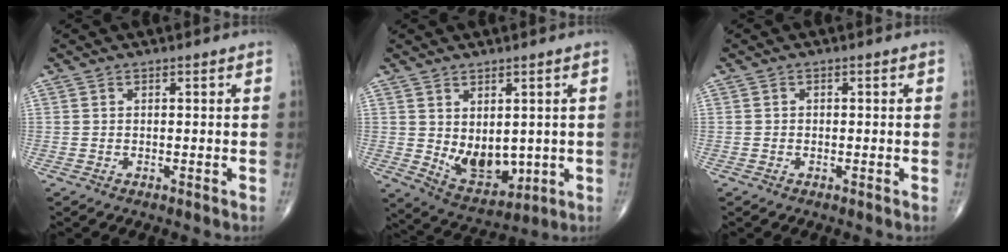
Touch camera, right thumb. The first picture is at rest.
{"total": 9.4, "force": [-0.1, 5.9, 7.3], "torque": [-0.080, -0.017, 0.024]}
{"total": 0.6, "force": [-0.2, 0.6, 0.1], "torque": [0.006, 0.003, -0.008]}